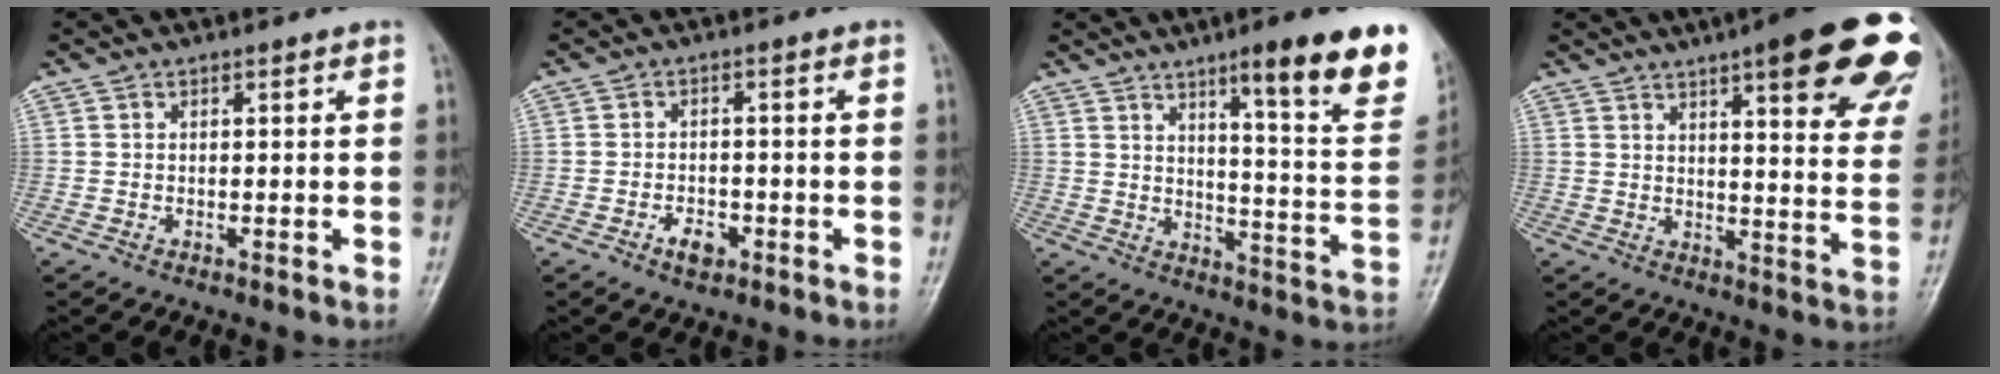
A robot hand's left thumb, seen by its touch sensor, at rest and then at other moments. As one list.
[{"total": 3.6, "force": [-1.9, 2.2, 2.2], "torque": [-0.027, 0.011, -0.030]}, {"total": 19.0, "force": [11.4, 2.6, 14.9], "torque": [-0.170, -0.061, 0.155]}, {"total": 24.1, "force": [13.9, 5.4, 18.9], "torque": [-0.198, -0.034, 0.165]}]